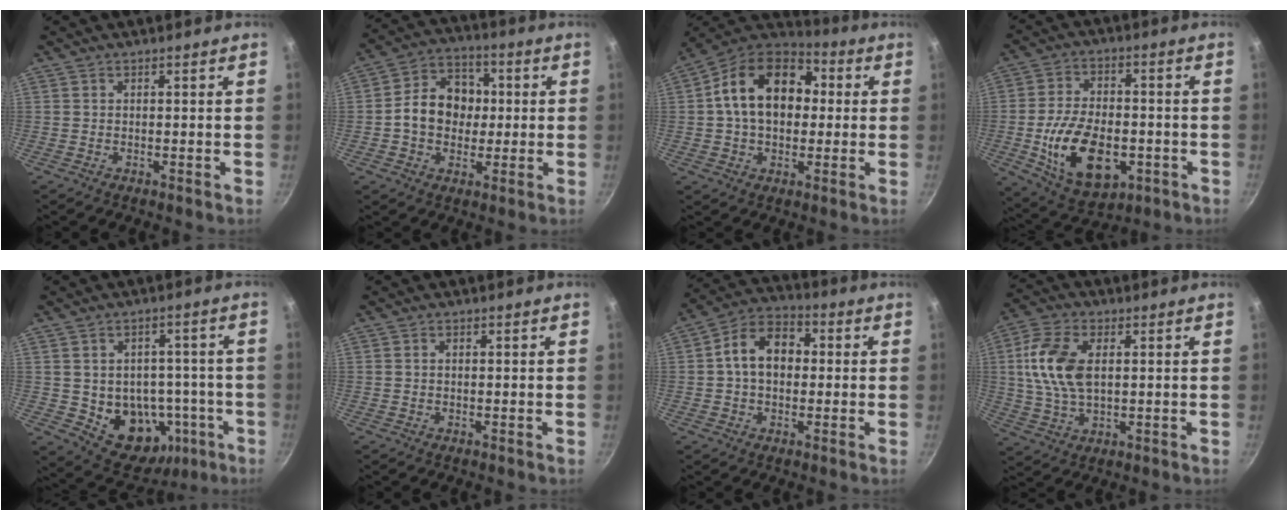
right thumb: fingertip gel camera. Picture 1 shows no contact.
{"total": 11.9, "force": [0.1, 9.6, 7.1], "torque": [-0.080, 0.021, -0.013]}
{"total": 17.9, "force": [2.2, 12.6, 12.5], "torque": [-0.178, 0.034, 0.019]}
{"total": 17.3, "force": [-4.1, 10.4, 13.1], "torque": [-0.214, 0.011, -0.055]}
{"total": 14.8, "force": [-3.5, 11.6, 8.4], "torque": [-0.075, 0.021, -0.028]}
{"total": 0.5, "force": [0.1, 0.3, 0.4], "torque": [-0.006, 0.003, 0.002]}
{"total": 10.9, "force": [0.8, 7.8, 7.5], "torque": [-0.090, 0.031, -0.005]}
{"total": 12.0, "force": [1.8, 7.1, 9.5], "torque": [-0.181, 0.007, 0.031]}